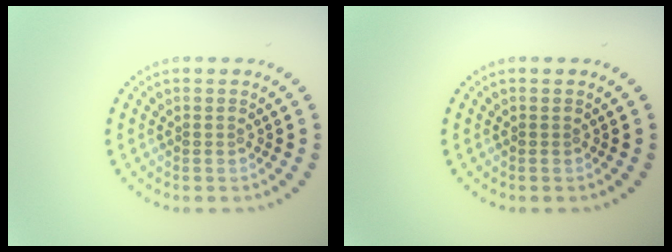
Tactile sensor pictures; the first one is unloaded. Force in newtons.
{"total": 0.0}